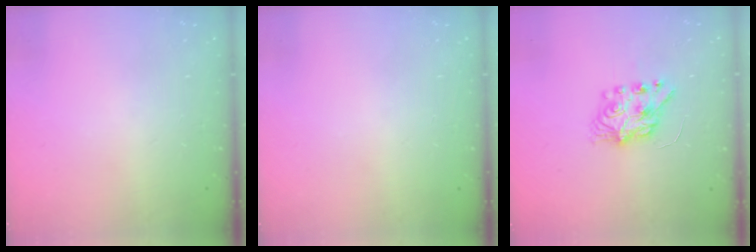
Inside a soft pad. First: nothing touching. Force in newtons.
{"total": 0.0}
{"total": 7.4, "press": 7.4, "slide": 0.2}